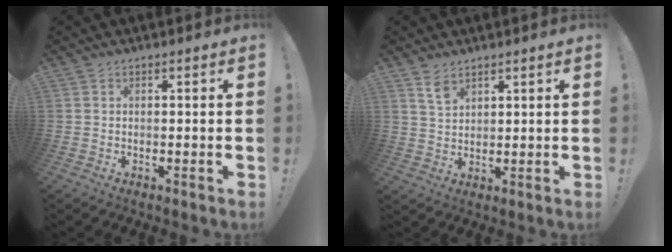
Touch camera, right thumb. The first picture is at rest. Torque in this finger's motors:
{"motor_torque": [0.01, 0.09, 0.09, -0.09, -0.02]}